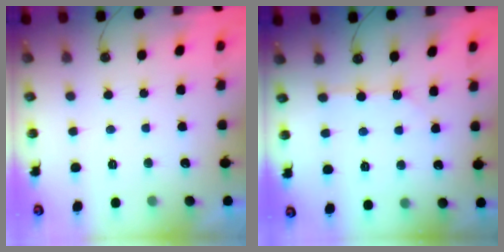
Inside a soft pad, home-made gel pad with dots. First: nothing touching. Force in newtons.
{"total": 3.9, "press": 3.9, "slide": 0.3}